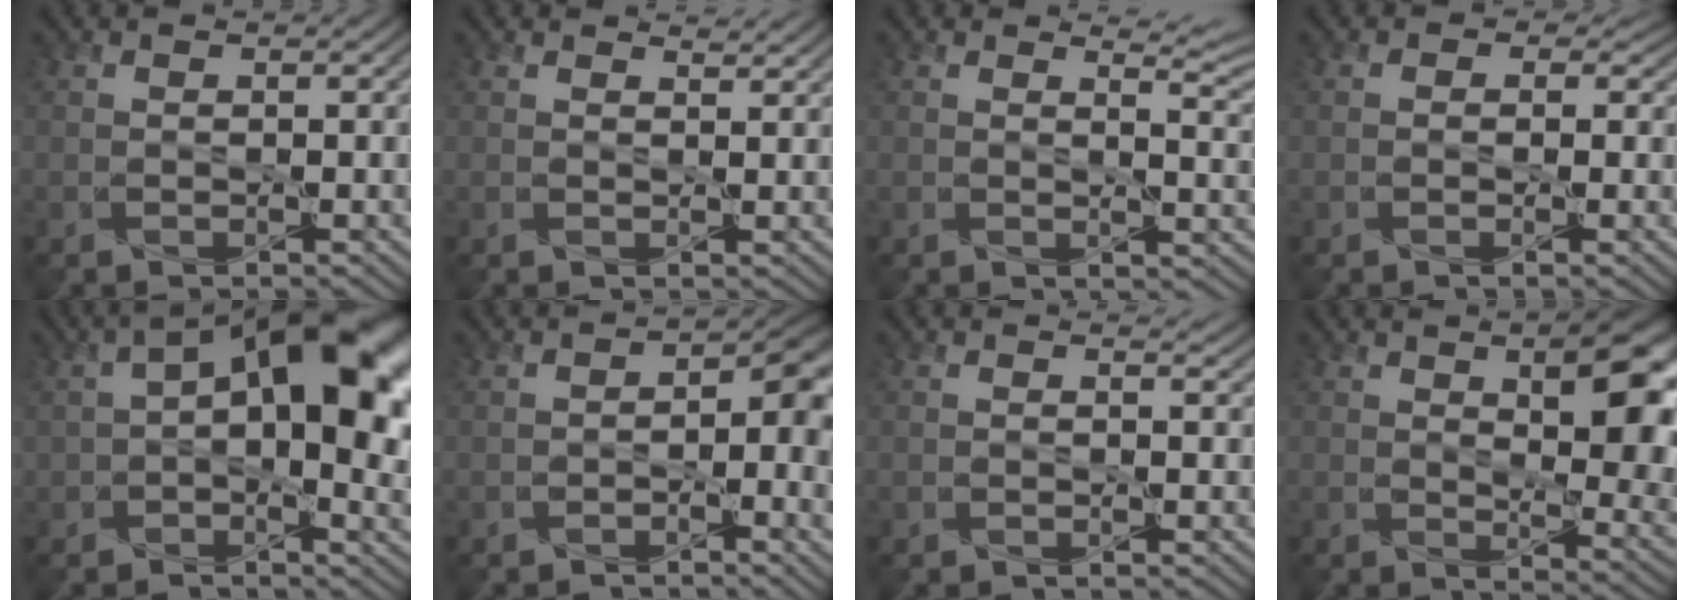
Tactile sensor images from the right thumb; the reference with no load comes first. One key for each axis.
{"total": 1.8, "fx": 1.7, "fy": 0.4, "fz": 0.5, "tx": -0.013, "ty": -0.002, "tz": 0.030}
{"total": 4.3, "fx": 3.4, "fy": 1.0, "fz": 2.3, "tx": -0.036, "ty": 0.001, "tz": 0.048}
{"total": 2.1, "fx": 0.5, "fy": 1.9, "fz": 0.7, "tx": -0.014, "ty": -0.004, "tz": -0.008}
{"total": 17.8, "fx": 3.3, "fy": 9.8, "fz": 14.5, "tx": -0.200, "ty": 0.006, "tz": 0.064}
{"total": 6.8, "fx": -1.0, "fy": 3.6, "fz": 5.7, "tx": -0.063, "ty": -0.007, "tz": -0.014}
{"total": 0.9, "fx": 0.8, "fy": 0.2, "fz": 0.3, "tx": -0.006, "ty": -0.003, "tz": 0.016}
{"total": 12.4, "fx": 3.3, "fy": 5.6, "fz": 10.5, "tx": -0.142, "ty": 0.001, "tz": 0.056}